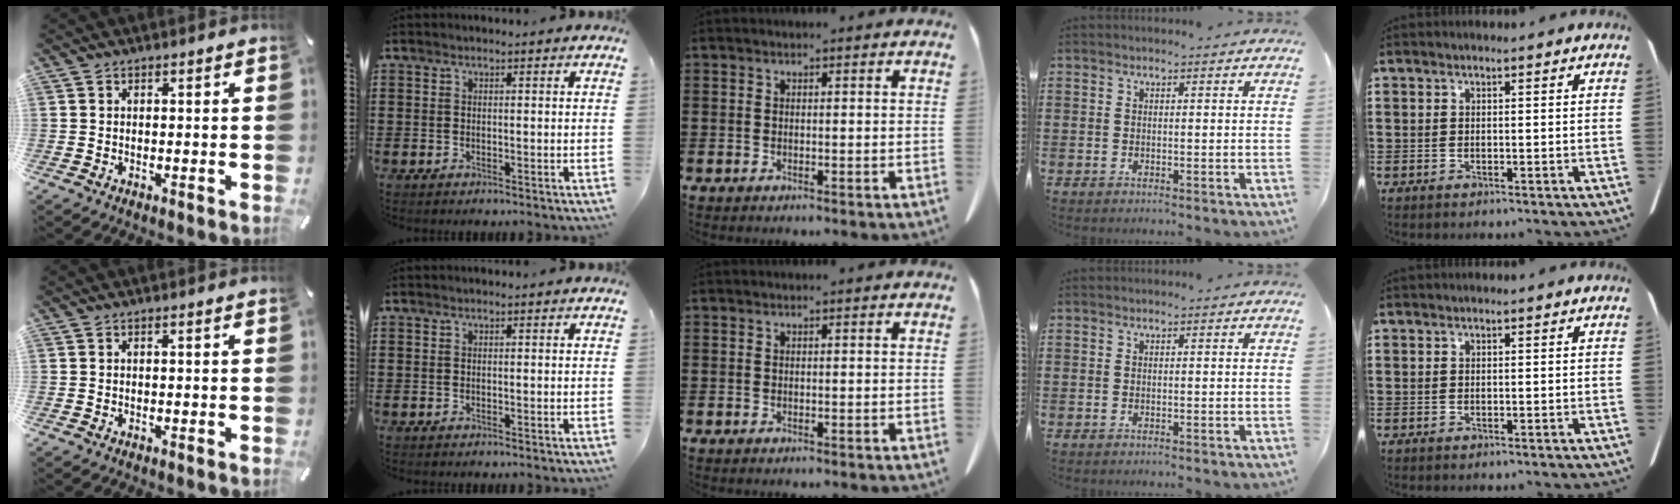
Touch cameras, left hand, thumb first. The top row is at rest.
{}